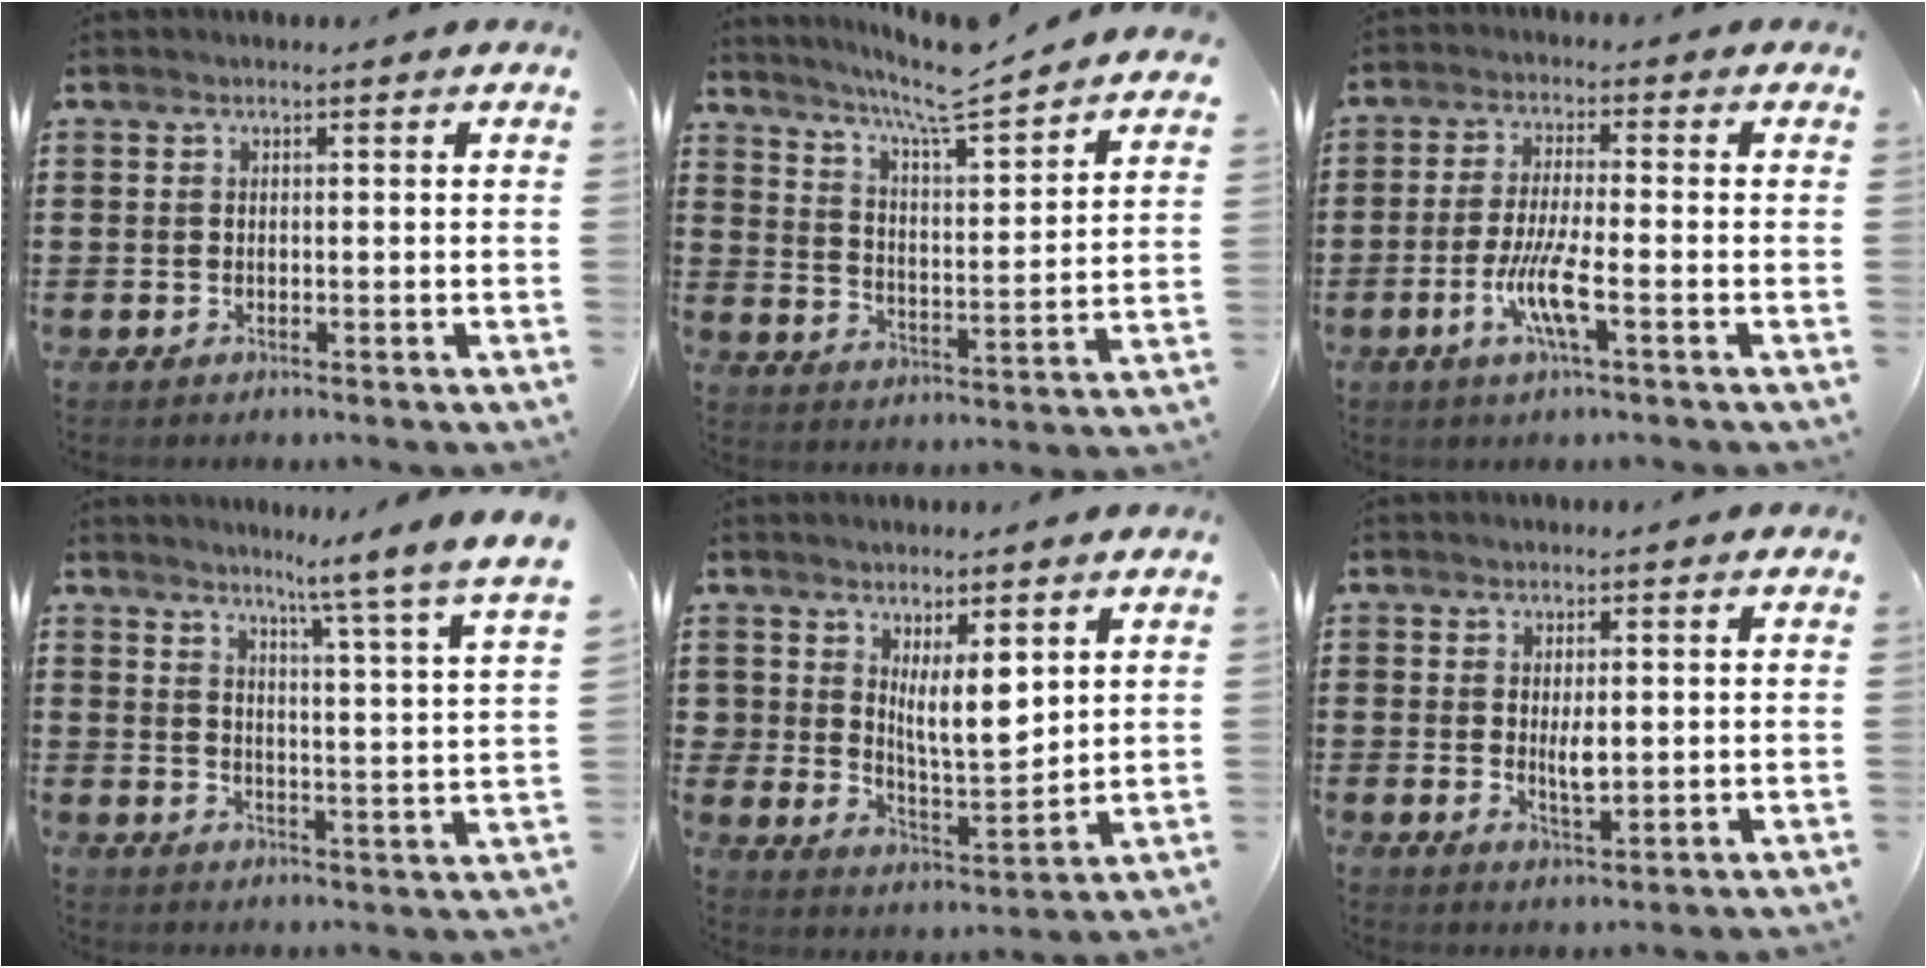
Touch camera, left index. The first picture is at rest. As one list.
[{"total": 6.9, "force": [6.3, -0.2, 2.8], "torque": [-0.074, -0.054, 0.098]}, {"total": 6.9, "force": [-2.6, 1.0, 6.3], "torque": [-0.130, -0.013, -0.054]}, {"total": 5.9, "force": [4.9, -2.1, 2.5], "torque": [-0.053, -0.050, 0.069]}, {"total": 7.2, "force": [4.5, 2.8, 4.9], "torque": [-0.091, -0.022, 0.079]}, {"total": 3.1, "force": [0.4, 1.0, 2.9], "torque": [-0.048, -0.003, 0.005]}]